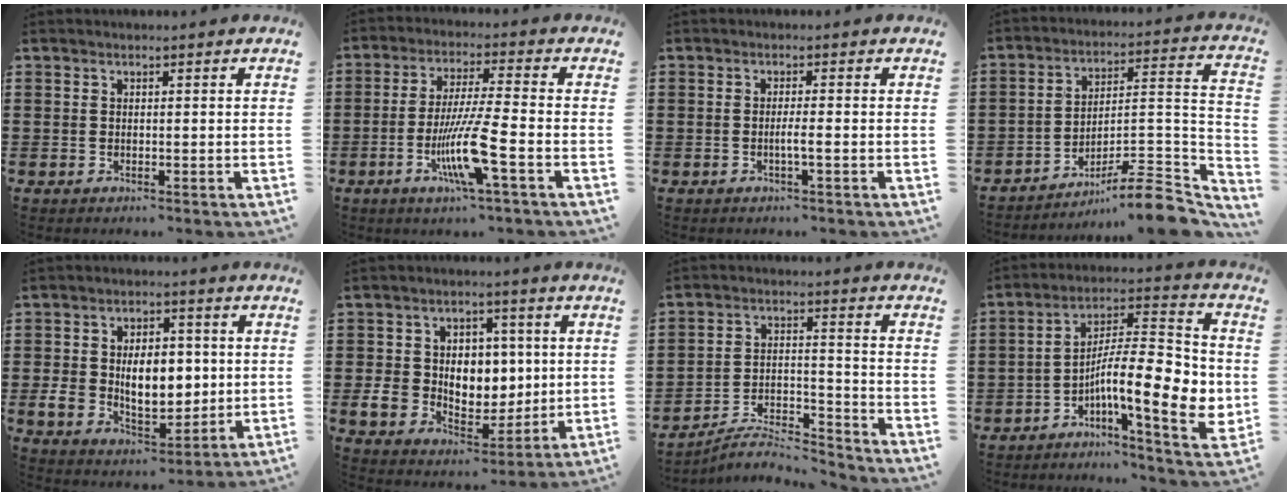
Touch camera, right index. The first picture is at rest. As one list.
[{"total": 10.4, "force": [-3.9, 0.7, 9.6], "torque": [-0.190, -0.014, -0.077]}, {"total": 1.8, "force": [-0.7, -0.1, 1.7], "torque": [-0.036, -0.006, -0.016]}, {"total": 9.3, "force": [-7.4, 1.3, 5.6], "torque": [-0.081, 0.008, -0.147]}, {"total": 9.7, "force": [0.5, 6.6, 7.2], "torque": [-0.126, 0.010, 0.009]}, {"total": 7.8, "force": [0.7, 7.0, 3.4], "torque": [-0.086, 0.016, 0.018]}, {"total": 5.9, "force": [-5.6, 0.4, 1.6], "torque": [-0.030, -0.005, -0.111]}, {"total": 13.2, "force": [-3.3, 3.3, 12.4], "torque": [-0.204, -0.011, -0.061]}]